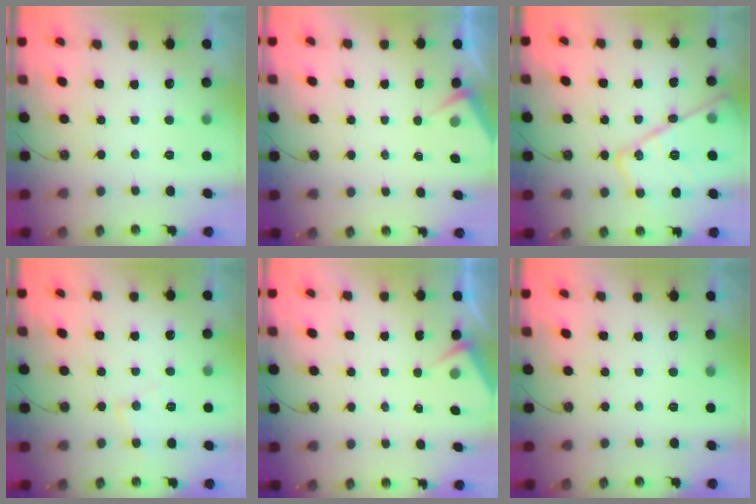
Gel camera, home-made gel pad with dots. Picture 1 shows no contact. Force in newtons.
{"total": 2.8, "press": 2.7, "slide": 0.4}
{"total": 19.1, "press": 19.0, "slide": 1.4}
{"total": 6.0, "press": 6.0, "slide": 0.4}
{"total": 2.8, "press": 2.7, "slide": 0.4}
{"total": 0.0}